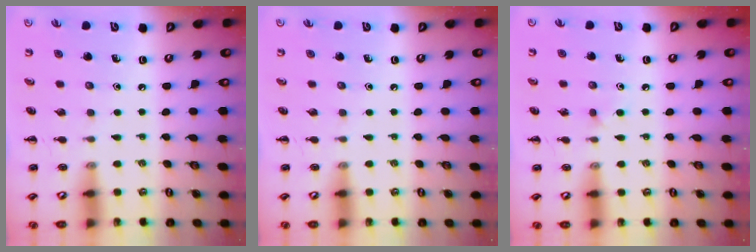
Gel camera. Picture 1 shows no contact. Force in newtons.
{"total": 0.0}
{"total": 2.8, "press": 2.7, "slide": 1.0}